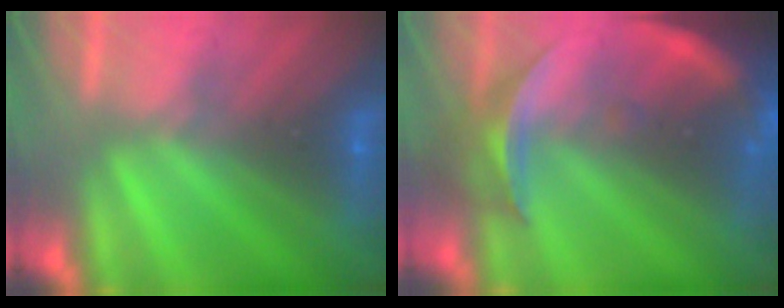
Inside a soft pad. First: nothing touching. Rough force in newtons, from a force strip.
{"total": 9.3}